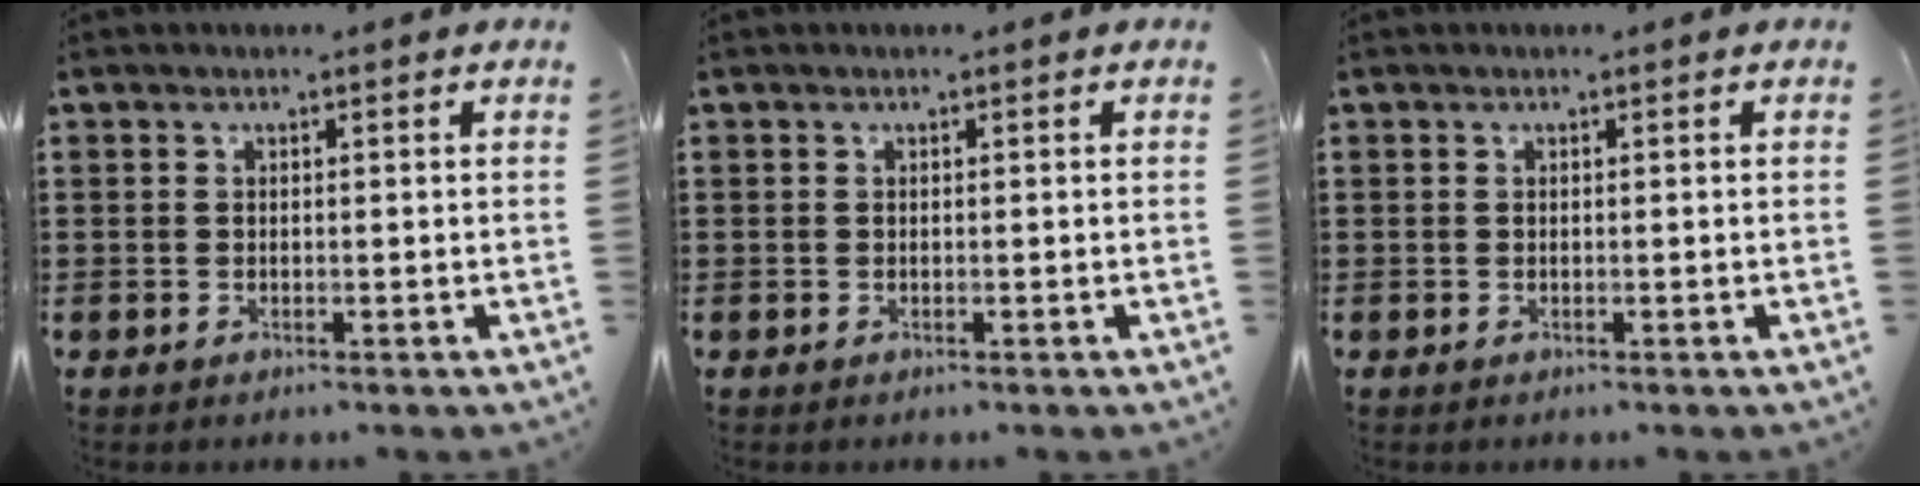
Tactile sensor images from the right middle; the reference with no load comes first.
{"total": 0.0}
{"total": 0.0}